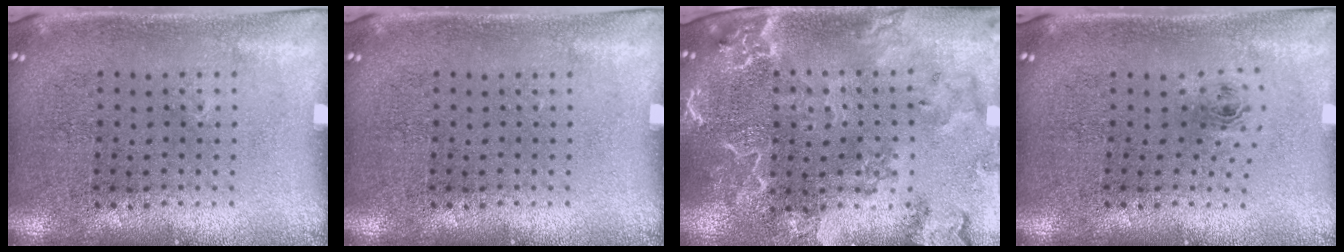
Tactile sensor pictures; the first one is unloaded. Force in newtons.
{"total": 0.0}
{"total": 2.6, "press": 2.5, "slide": 0.9}
{"total": 0.8, "press": 0.3, "slide": 0.7}